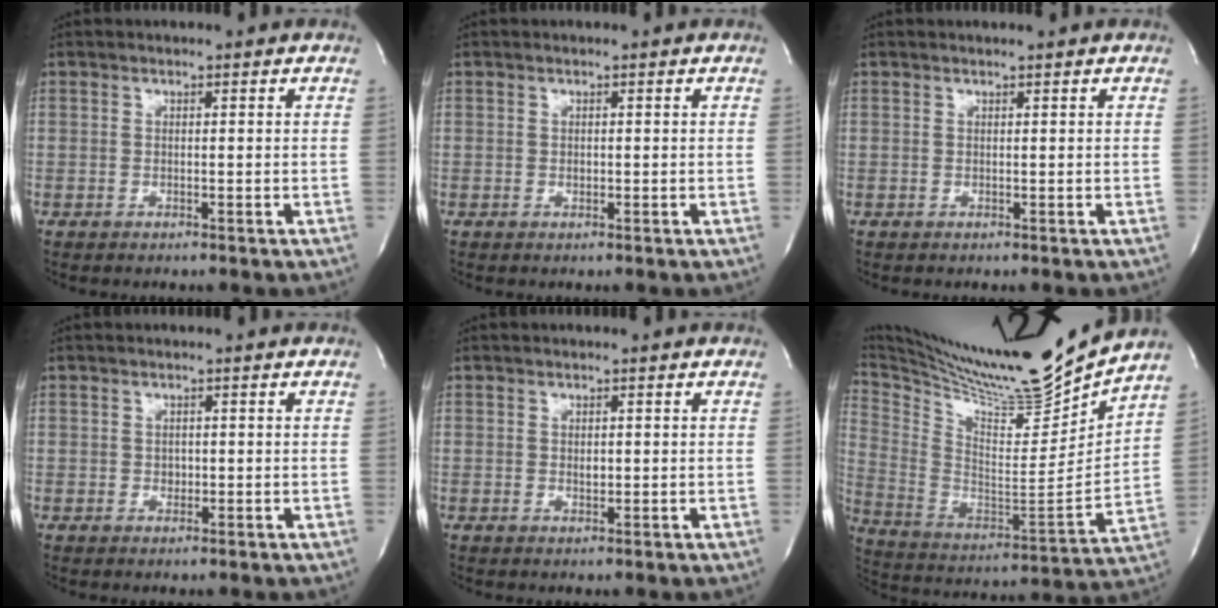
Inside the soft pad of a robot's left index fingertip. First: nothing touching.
{"total": 0.6, "force": [0.3, 0.3, 0.5], "torque": [-0.005, 0.001, 0.005]}
{"total": 0.8, "force": [0.7, -0.2, 0.3], "torque": [-0.007, -0.002, 0.014]}
{"total": 0.8, "force": [0.1, 0.6, 0.4], "torque": [-0.001, 0.003, 0.000]}
{"total": 1.1, "force": [0.4, 0.6, 0.9], "torque": [-0.014, -0.002, 0.008]}
{"total": 22.7, "force": [20.6, 0.3, 9.4], "torque": [-0.187, -0.068, 0.333]}